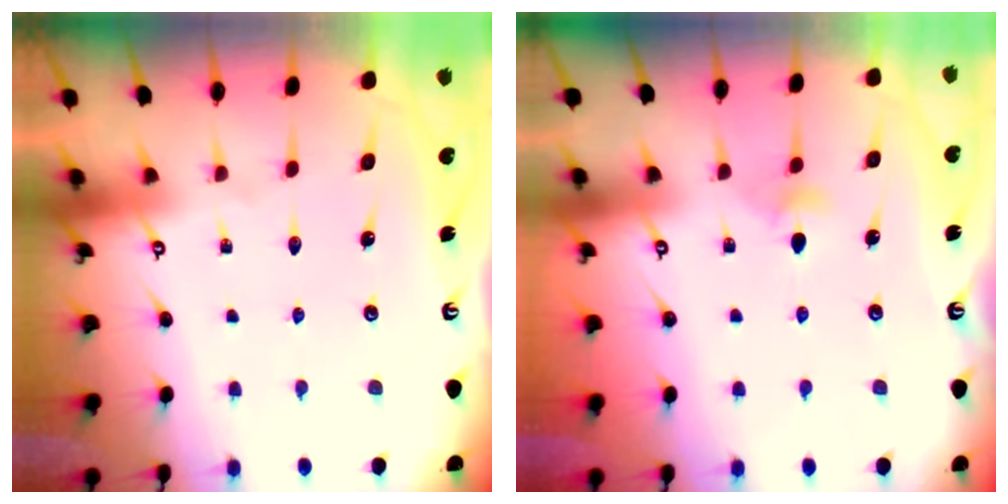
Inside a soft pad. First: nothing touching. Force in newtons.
{"total": 4.6, "press": 4.5, "slide": 0.9}